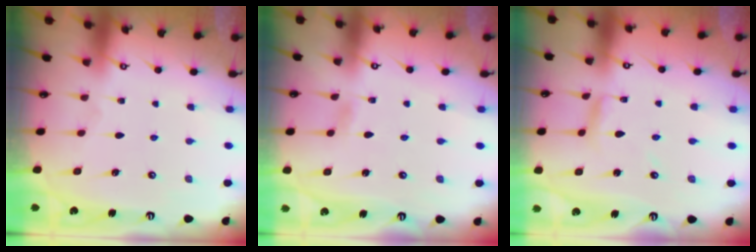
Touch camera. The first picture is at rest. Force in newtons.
{"total": 2.6, "press": 2.6, "slide": 0.3}
{"total": 3.3, "press": 3.2, "slide": 0.3}